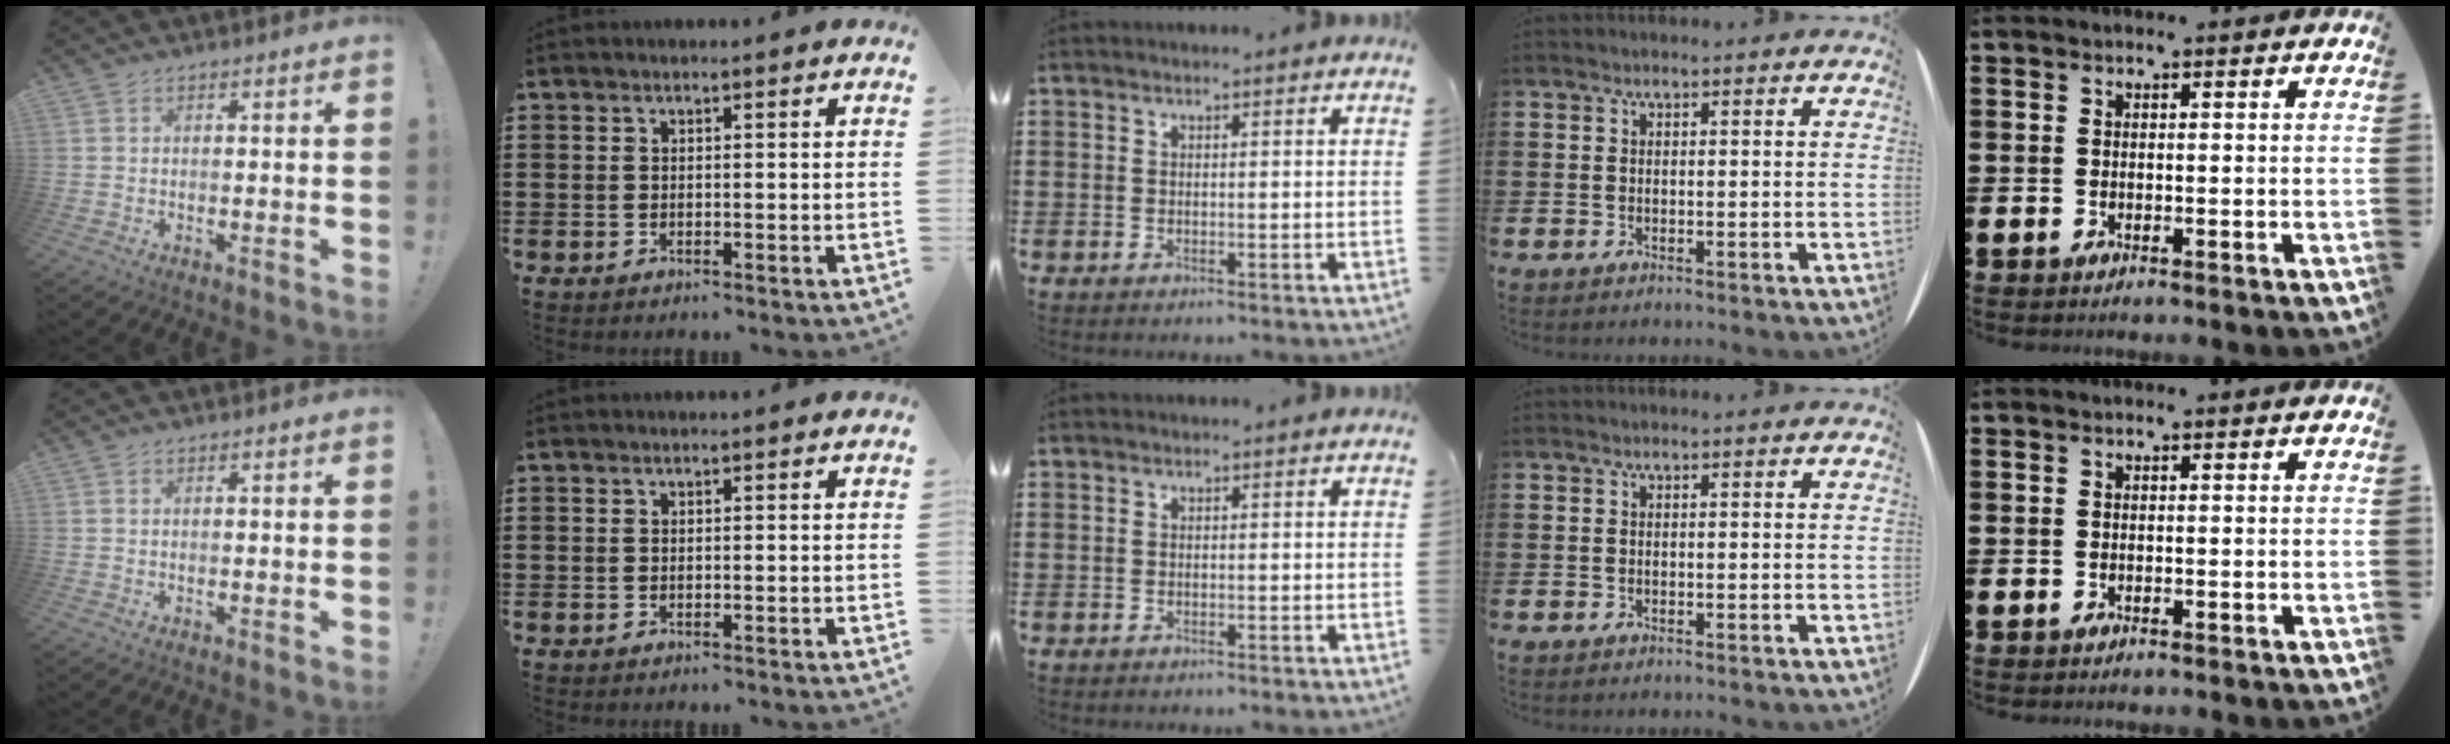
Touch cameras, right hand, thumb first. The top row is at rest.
{}